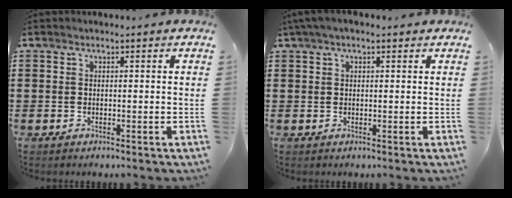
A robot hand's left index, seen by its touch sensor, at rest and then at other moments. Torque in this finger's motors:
{"motor_torque": [2.14, 0.00, 0.36, 0.21]}